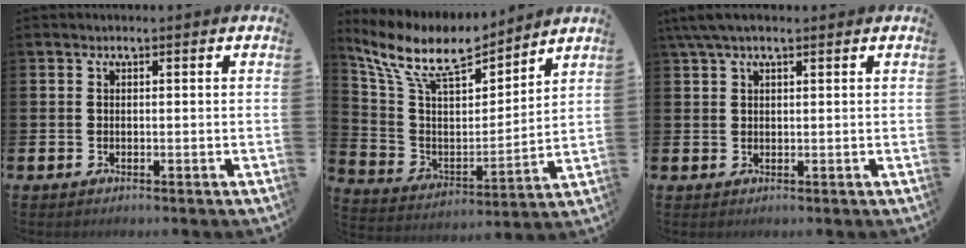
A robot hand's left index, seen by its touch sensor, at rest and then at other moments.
{"total": 10.6, "force": [9.1, 3.2, 4.3], "torque": [-0.130, -0.056, 0.161]}
{"total": 3.3, "force": [2.3, 1.0, 2.1], "torque": [-0.041, 0.002, 0.041]}